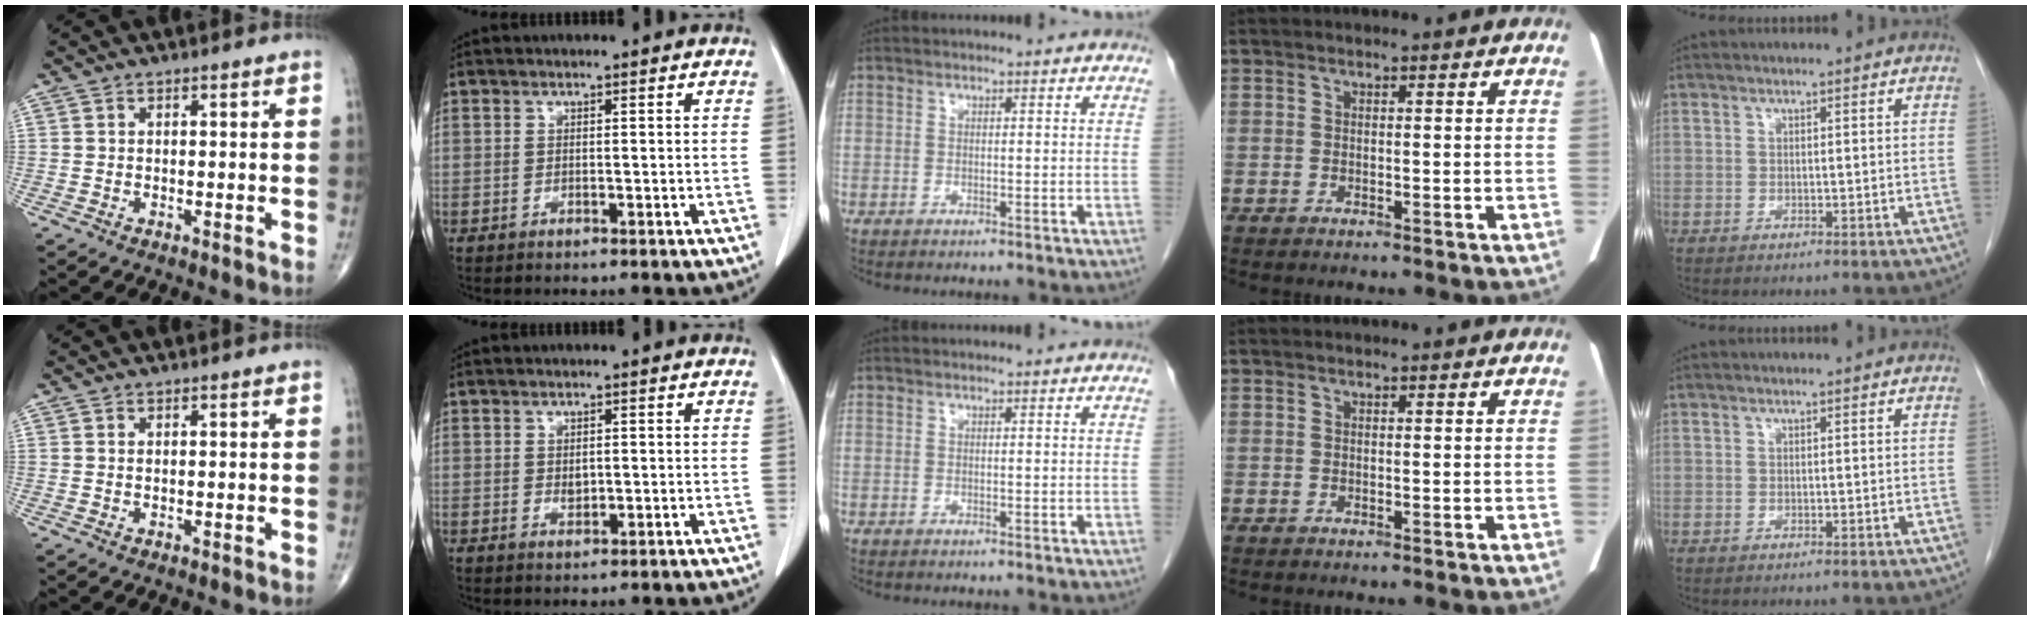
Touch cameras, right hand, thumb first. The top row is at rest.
{"index": {"total": 0.5, "force": [-0.1, 0.2, 0.5], "torque": [-0.010, -0.001, -0.001]}}